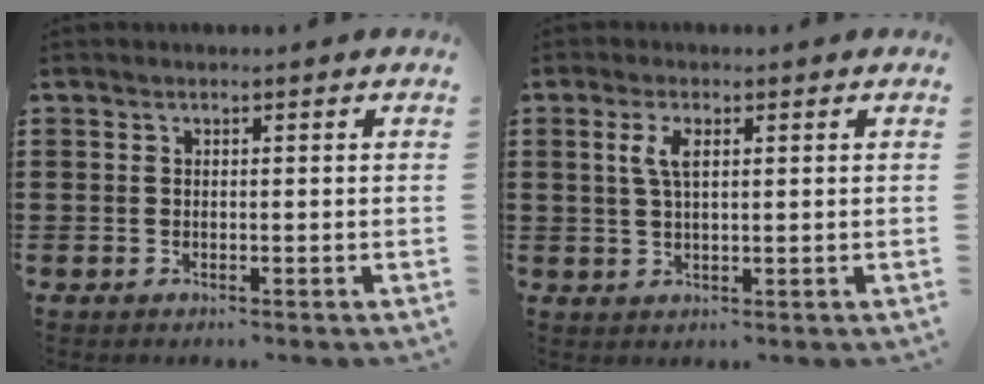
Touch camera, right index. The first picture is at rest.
{"total": 3.7, "force": [1.0, 1.4, 3.2], "torque": [-0.068, 0.009, 0.015]}